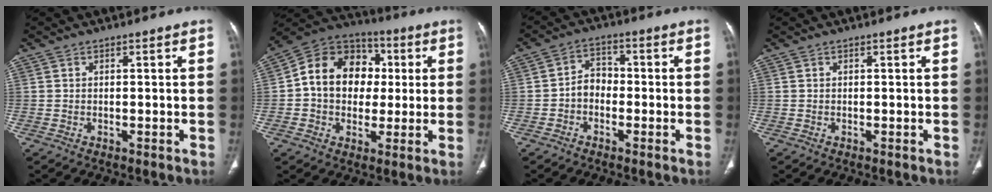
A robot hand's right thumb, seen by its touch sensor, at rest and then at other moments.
{"total": 15.7, "force": [1.5, 12.6, 9.4], "torque": [-0.118, 0.025, 0.015]}
{"total": 4.3, "force": [-1.3, 3.3, 2.4], "torque": [-0.021, 0.023, -0.034]}
{"total": 0.0}